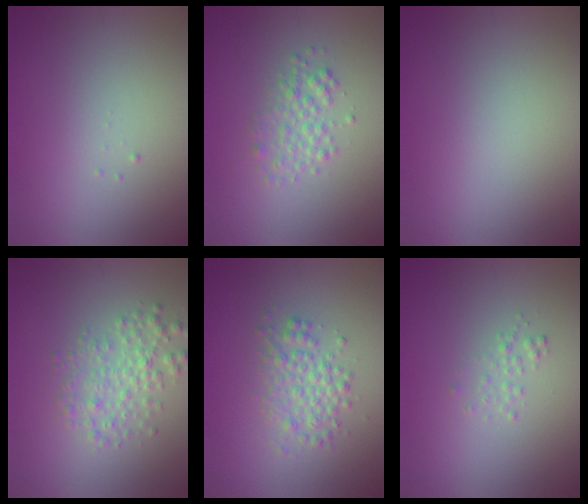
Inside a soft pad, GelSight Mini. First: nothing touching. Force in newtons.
{"total": 2.1, "press": 2.1, "slide": 0.1}
{"total": 0.0}
{"total": 2.9, "press": 2.9, "slide": 0.1}
{"total": 2.8, "press": 2.8, "slide": 0.0}
{"total": 0.9, "press": 0.9, "slide": 0.1}